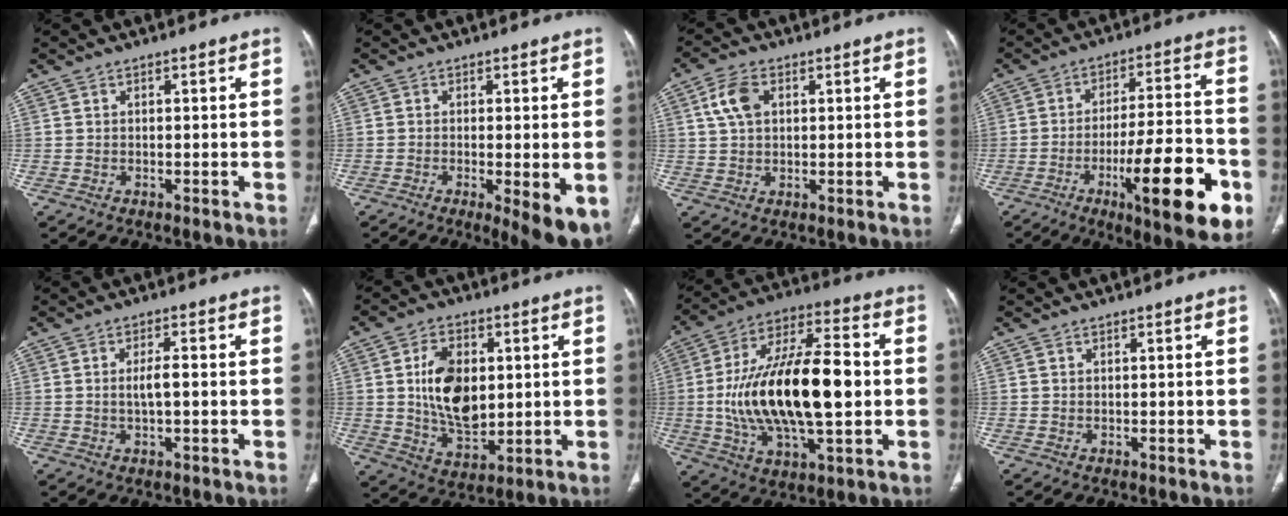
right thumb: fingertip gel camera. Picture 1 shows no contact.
{"total": 8.6, "force": [-2.9, 2.0, 7.8], "torque": [-0.108, -0.022, -0.041]}
{"total": 5.7, "force": [1.9, 3.6, 4.0], "torque": [-0.078, 0.005, 0.037]}
{"total": 20.5, "force": [-8.0, 4.8, 18.3], "torque": [-0.254, 0.022, -0.110]}
{"total": 3.3, "force": [0.0, 1.0, 3.1], "torque": [-0.063, 0.003, 0.000]}
{"total": 13.1, "force": [1.8, 8.3, 10.0], "torque": [-0.148, -0.014, 0.039]}
{"total": 25.2, "force": [-1.0, 10.6, 22.9], "torque": [-0.416, 0.017, -0.013]}
{"total": 0.0}